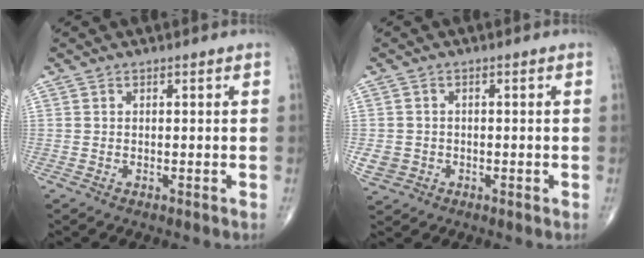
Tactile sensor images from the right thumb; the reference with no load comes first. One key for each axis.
{"total": 3.5, "fx": -0.9, "fy": 3.2, "fz": 1.2, "tx": -0.020, "ty": 0.003, "tz": -0.010}